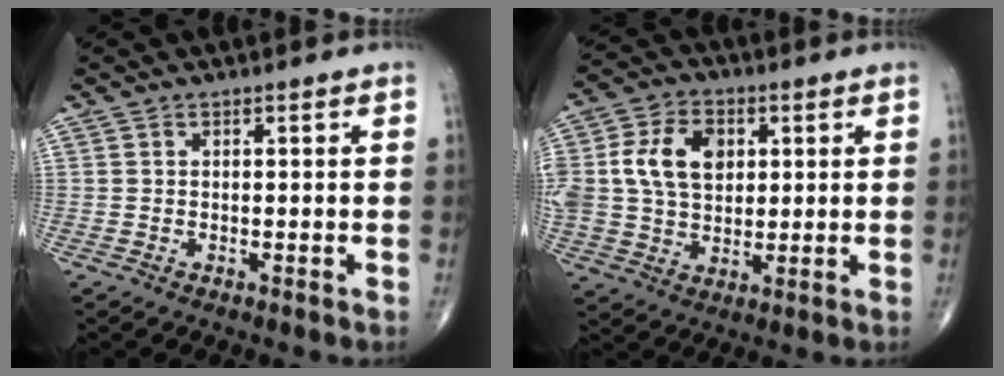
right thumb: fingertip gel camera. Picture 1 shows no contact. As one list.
[{"total": 14.3, "force": [2.9, 10.4, 9.5], "torque": [-0.179, 0.005, 0.053]}]